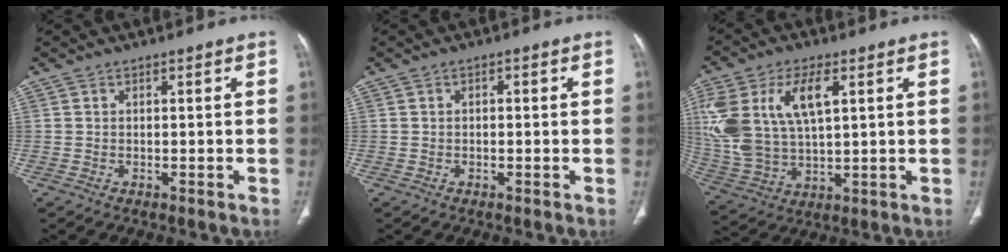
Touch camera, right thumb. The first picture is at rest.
{"total": 0.8, "force": [0.0, 0.5, 0.6], "torque": [-0.009, 0.004, -0.002]}
{"total": 18.2, "force": [5.5, 9.5, 14.5], "torque": [-0.316, -0.002, 0.112]}